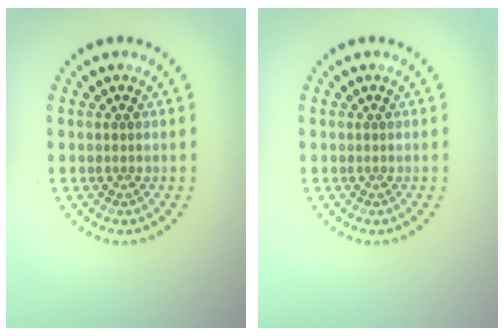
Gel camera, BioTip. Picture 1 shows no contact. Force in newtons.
{"total": 0.0}